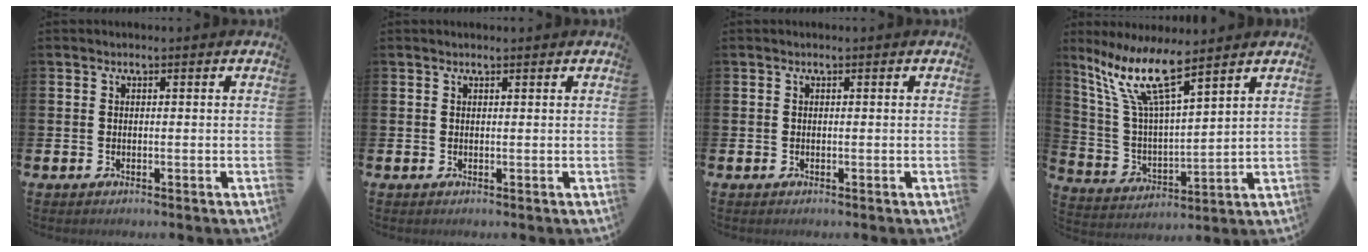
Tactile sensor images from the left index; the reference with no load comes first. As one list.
[{"total": 0.5, "force": [0.5, 0.1, 0.1], "torque": [0.003, -0.002, 0.008]}, {"total": 0.0}, {"total": 10.8, "force": [8.2, 2.0, 6.7], "torque": [-0.159, -0.034, 0.142]}]